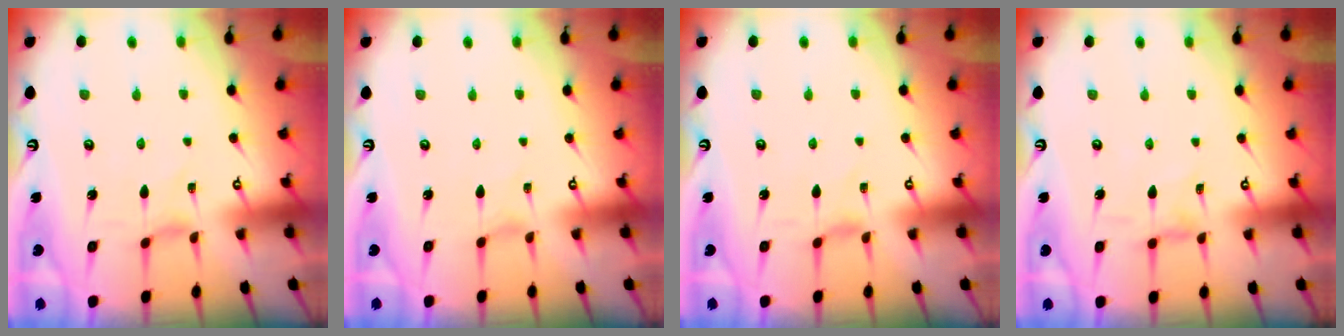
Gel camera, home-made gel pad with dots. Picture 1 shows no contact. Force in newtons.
{"total": 0.0}
{"total": 1.3, "press": 1.3, "slide": 0.3}
{"total": 1.6, "press": 1.5, "slide": 0.4}